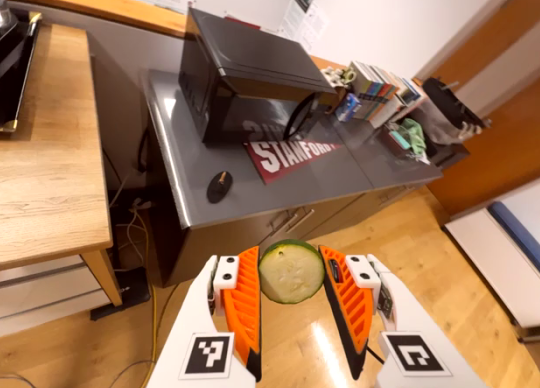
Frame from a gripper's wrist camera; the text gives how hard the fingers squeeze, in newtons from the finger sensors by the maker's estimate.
{"total": 9.0, "left": 9.4, "right": 8.7}